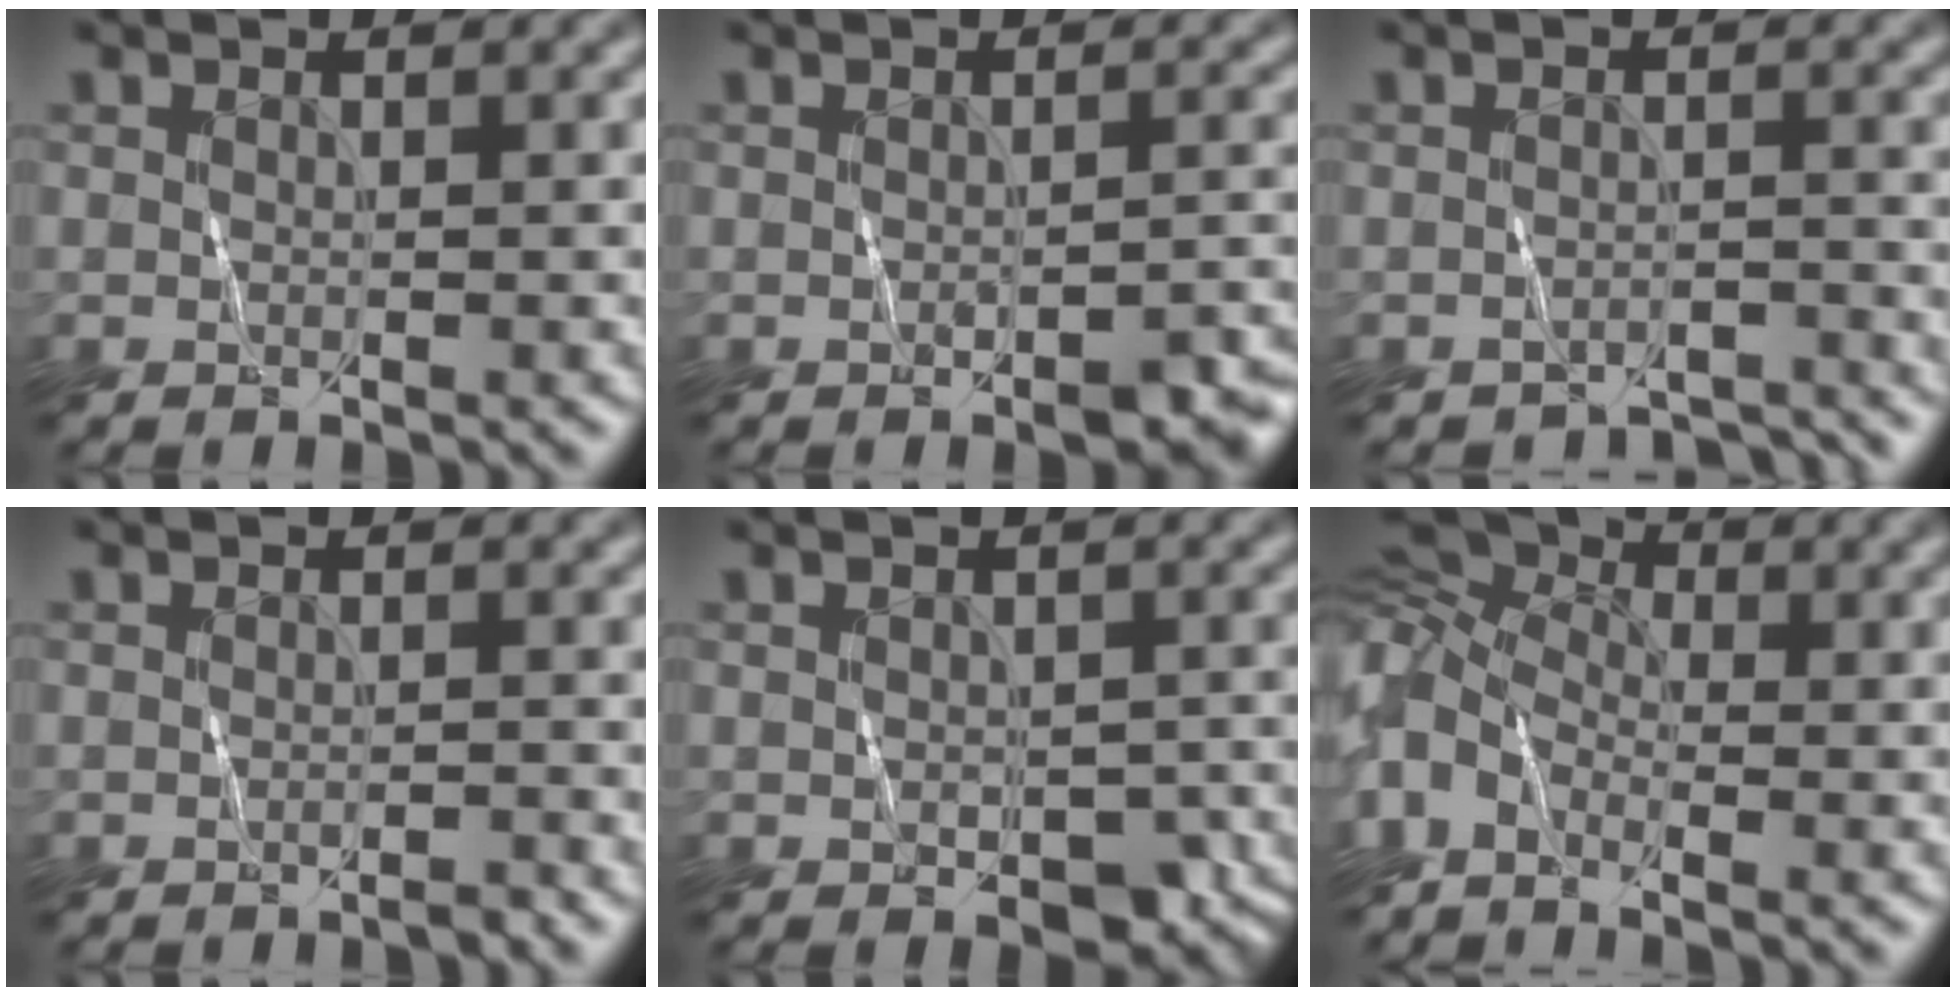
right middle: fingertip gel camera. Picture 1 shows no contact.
{"total": 2.6, "force": [-1.3, 1.2, 1.9], "torque": [-0.029, 0.003, -0.015]}
{"total": 3.4, "force": [-3.3, 0.6, 0.4], "torque": [-0.002, -0.002, -0.042]}
{"total": 0.8, "force": [-0.6, 0.1, 0.5], "torque": [-0.006, 0.004, -0.011]}
{"total": 4.0, "force": [-1.3, 2.6, 2.8], "torque": [-0.031, -0.011, -0.011]}
{"total": 7.0, "force": [-1.2, 4.2, 5.4], "torque": [-0.133, 0.008, -0.036]}